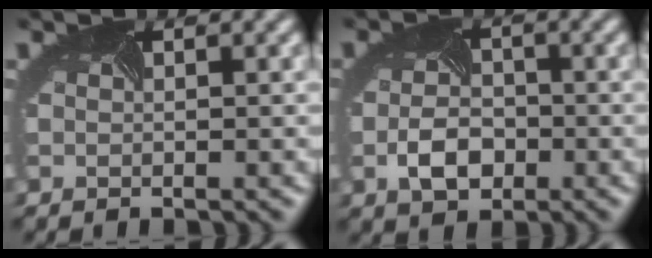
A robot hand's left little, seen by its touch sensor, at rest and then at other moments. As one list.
[{"total": 3.7, "force": [-1.2, 2.5, 2.4], "torque": [-0.052, -0.011, -0.025]}]